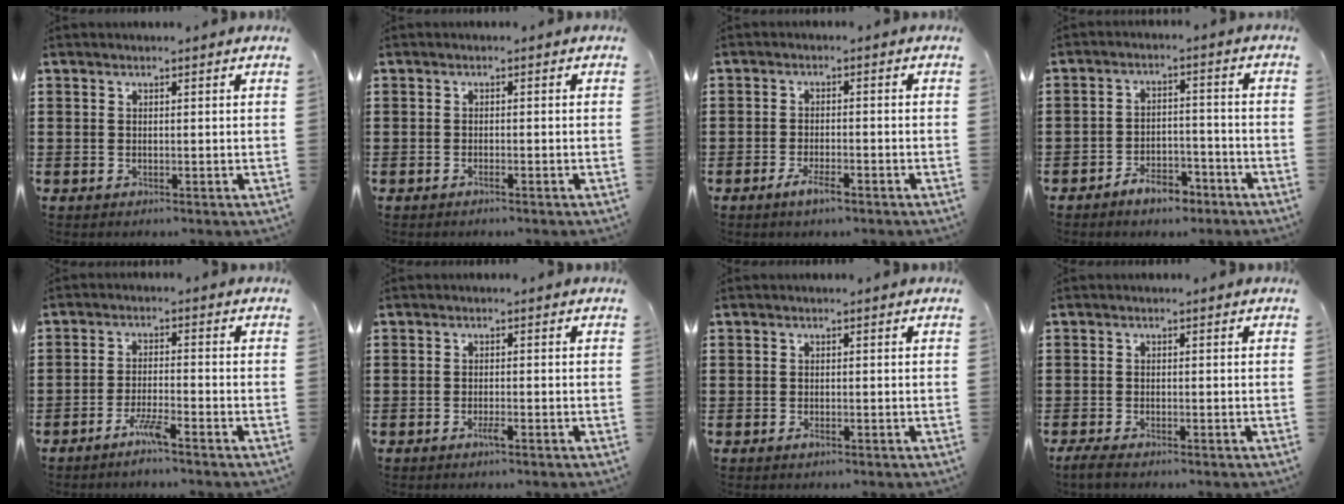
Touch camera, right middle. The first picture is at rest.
{"total": 0.7, "force": [-0.5, 0.0, 0.5], "torque": [-0.012, -0.004, -0.008]}
{"total": 3.2, "force": [-2.2, 1.0, 2.2], "torque": [-0.041, 0.002, -0.042]}
{"total": 5.4, "force": [-4.7, 2.0, 1.8], "torque": [-0.033, 0.015, -0.091]}
{"total": 3.8, "force": [-2.7, 0.1, 2.7], "torque": [-0.060, -0.004, -0.052]}
{"total": 1.5, "force": [-0.9, 0.1, 1.2], "torque": [-0.023, -0.004, -0.015]}
{"total": 0.9, "force": [-0.6, 0.4, 0.5], "torque": [-0.012, -0.004, -0.011]}
{"total": 1.8, "force": [-1.5, 0.4, 0.8], "torque": [-0.022, 0.001, -0.033]}